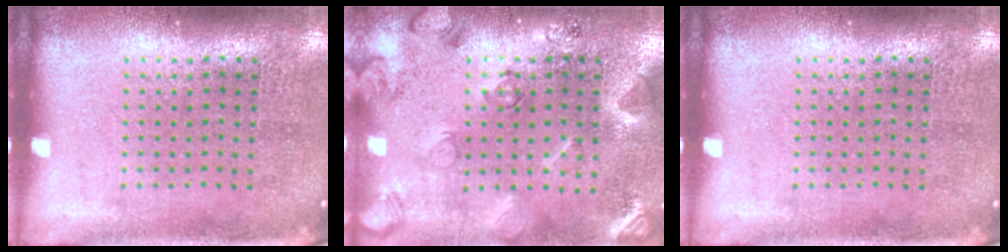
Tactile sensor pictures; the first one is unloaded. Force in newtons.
{"total": 2.3, "press": 2.2, "slide": 0.4}
{"total": 0.0}